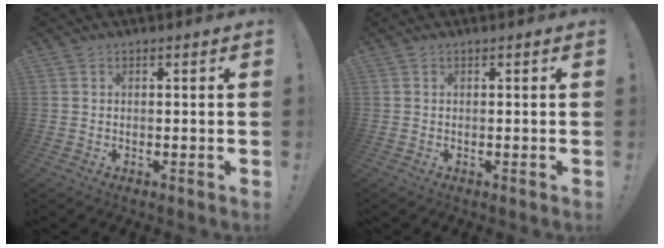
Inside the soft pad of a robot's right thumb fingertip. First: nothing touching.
{"total": 0.0}